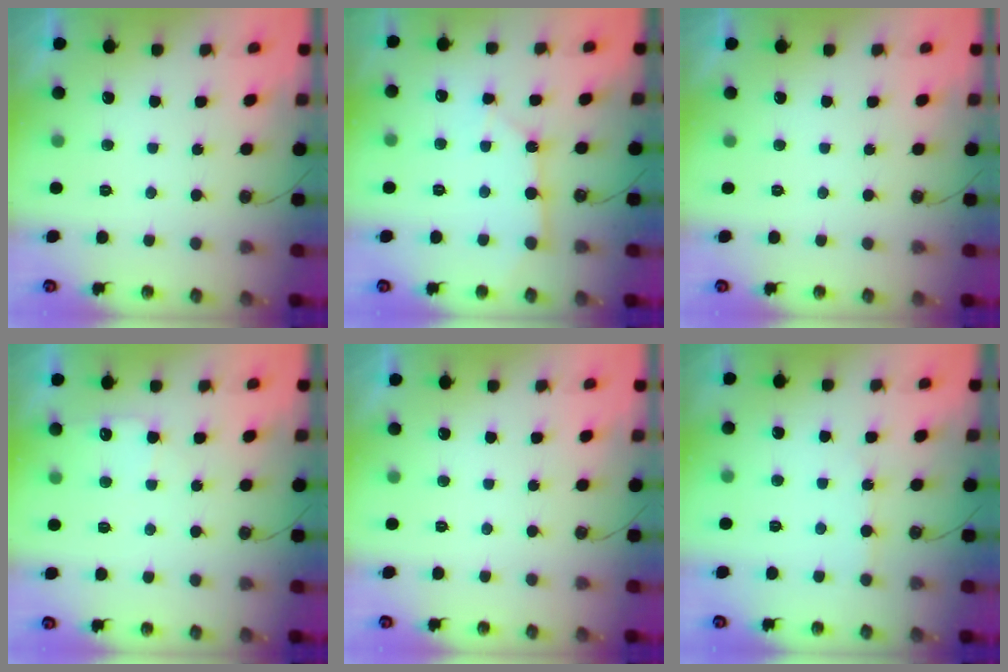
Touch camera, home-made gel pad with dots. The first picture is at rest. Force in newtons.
{"total": 4.4, "press": 4.4, "slide": 0.3}
{"total": 0.0}
{"total": 6.1, "press": 6.1, "slide": 0.5}
{"total": 0.0}
{"total": 4.4, "press": 4.4, "slide": 0.5}